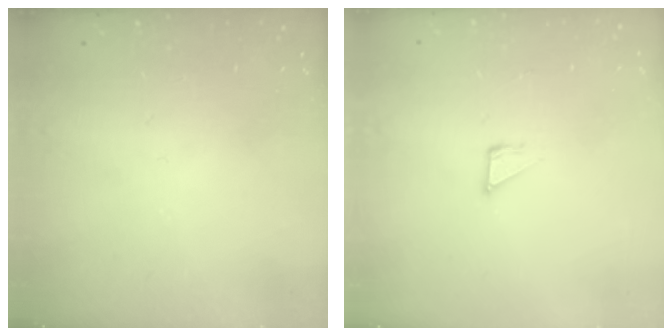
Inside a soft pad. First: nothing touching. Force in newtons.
{"total": 2.6, "press": 2.6, "slide": 0.1}